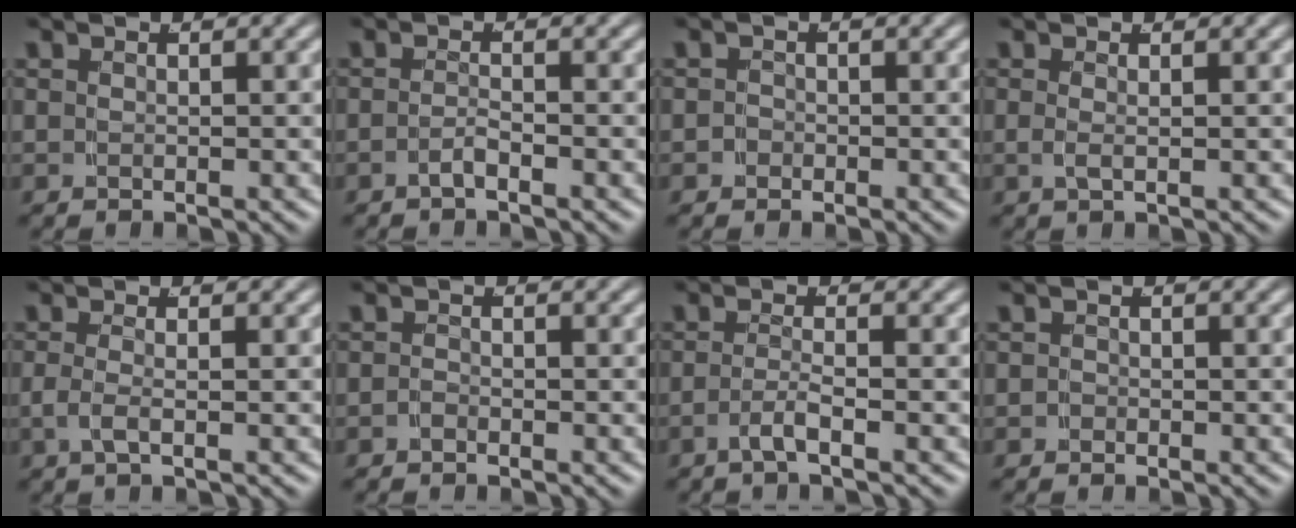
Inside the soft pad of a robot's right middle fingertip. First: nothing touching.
{"total": 1.4, "force": [-1.3, -0.2, 0.6], "torque": [-0.010, 0.001, -0.027]}
{"total": 0.9, "force": [-0.6, 0.6, -0.2], "torque": [0.005, -0.002, -0.014]}
{"total": 0.8, "force": [0.0, -0.2, 0.8], "torque": [-0.020, -0.004, 0.003]}
{"total": 1.5, "force": [-0.6, 0.2, 1.4], "torque": [-0.037, -0.006, -0.009]}
{"total": 0.8, "force": [-0.8, 0.0, 0.0], "torque": [-0.001, -0.003, -0.017]}
{"total": 1.9, "force": [-1.3, -0.4, 1.3], "torque": [-0.023, -0.004, -0.025]}
{"total": 0.5, "force": [-0.4, 0.2, -0.2], "torque": [0.005, -0.002, -0.010]}